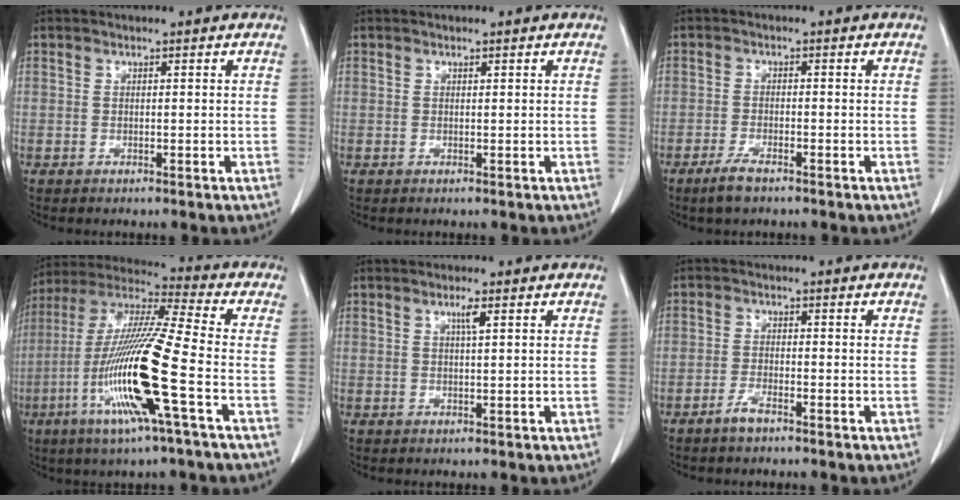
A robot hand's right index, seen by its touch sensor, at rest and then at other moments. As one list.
[{"total": 0.0}, {"total": 3.2, "force": [-2.4, 0.6, 2.1], "torque": [-0.050, -0.006, -0.044]}, {"total": 18.3, "force": [-5.6, -0.3, 17.5], "torque": [-0.357, -0.017, -0.115]}, {"total": 1.8, "force": [0.8, 0.0, 1.6], "torque": [-0.030, -0.002, 0.014]}, {"total": 2.4, "force": [-1.9, 0.3, 1.5], "torque": [-0.036, -0.003, -0.037]}]